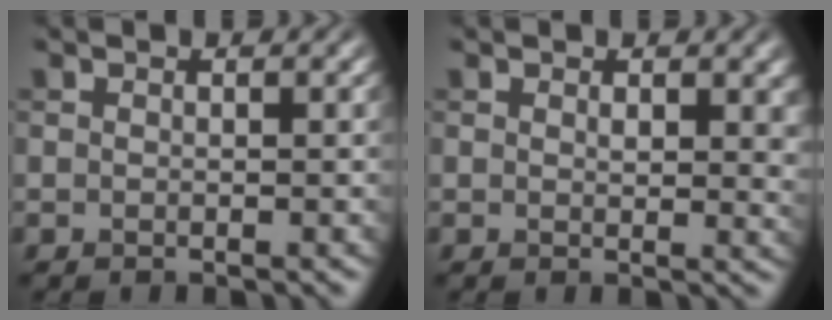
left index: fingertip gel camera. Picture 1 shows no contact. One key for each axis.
{"total": 2.9, "fx": 0.9, "fy": 1.5, "fz": 2.3, "tx": -0.027, "ty": -0.004, "tz": 0.016}